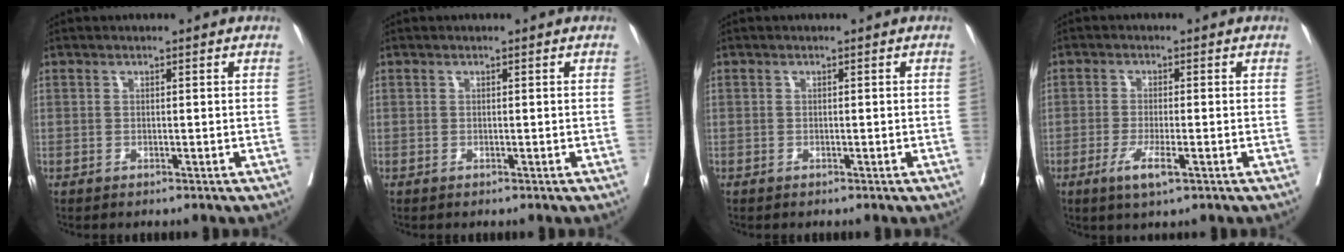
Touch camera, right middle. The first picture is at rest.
{"total": 0.0}
{"total": 0.0}
{"total": 4.3, "force": [-2.0, 0.5, 3.7], "torque": [-0.078, -0.010, -0.036]}